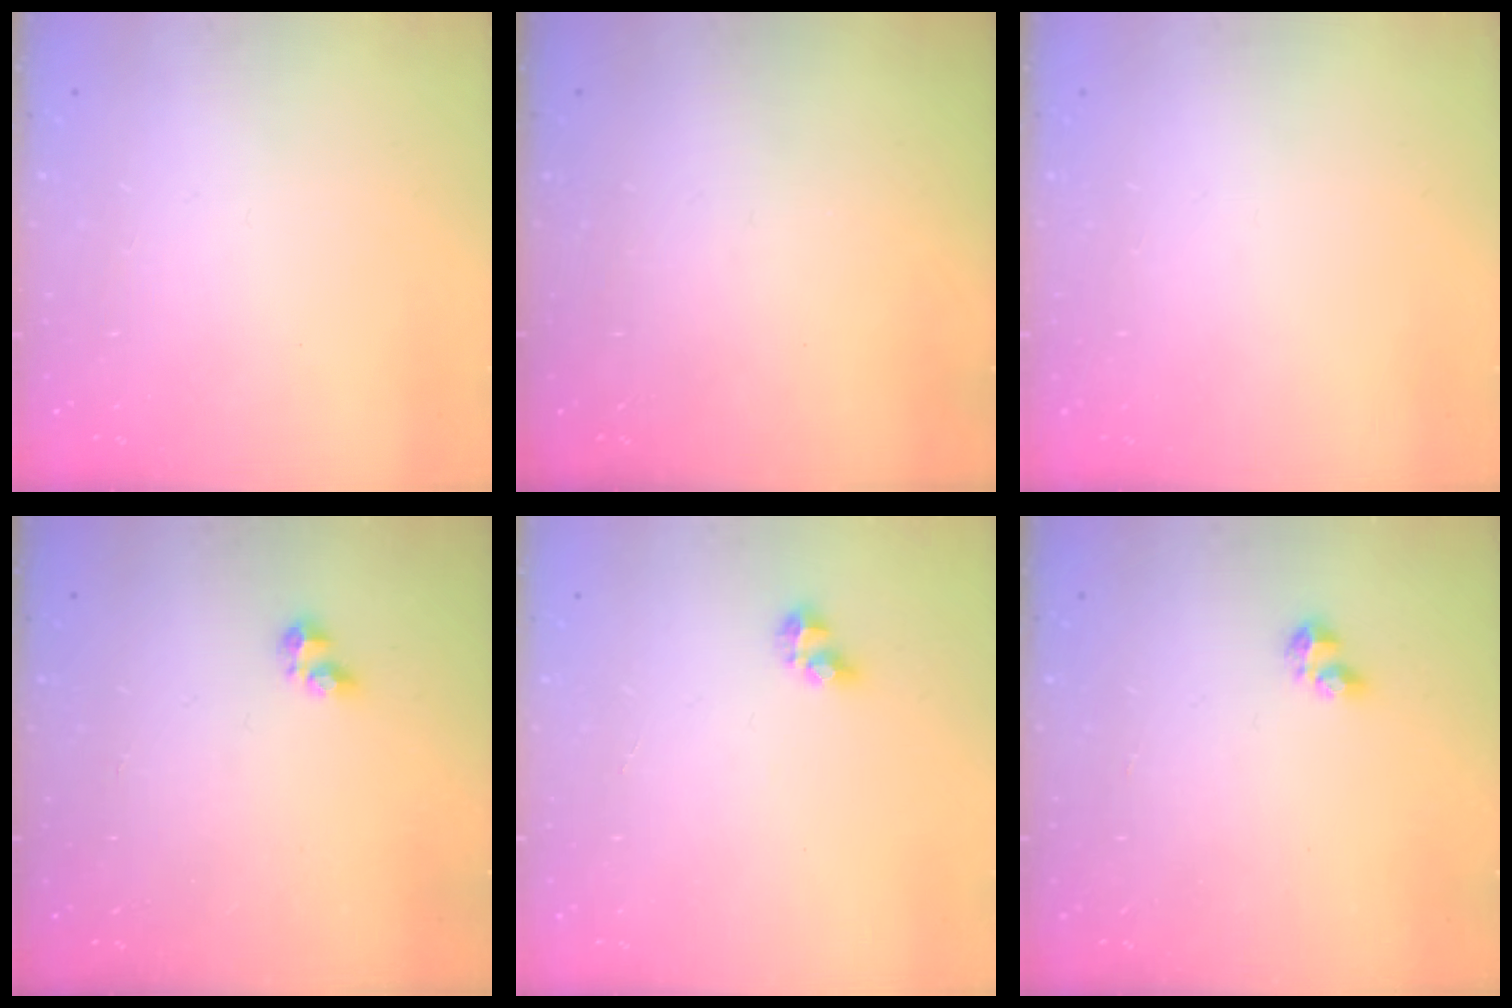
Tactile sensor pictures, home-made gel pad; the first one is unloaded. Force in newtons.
{"total": 0.0}
{"total": 0.0}
{"total": 2.8, "press": 2.7, "slide": 0.5}
{"total": 4.9, "press": 4.9, "slide": 0.5}
{"total": 2.3, "press": 2.2, "slide": 0.6}